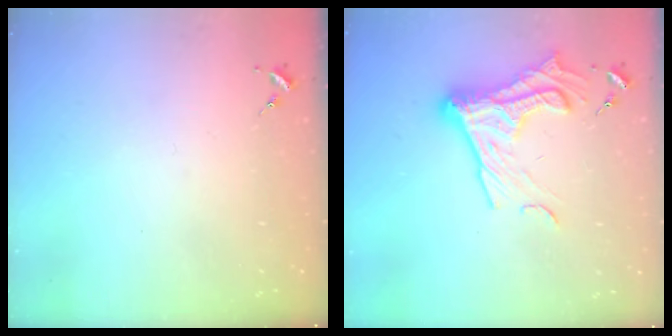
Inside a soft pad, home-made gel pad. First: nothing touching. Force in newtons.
{"total": 16.5, "press": 16.5, "slide": 1.4}